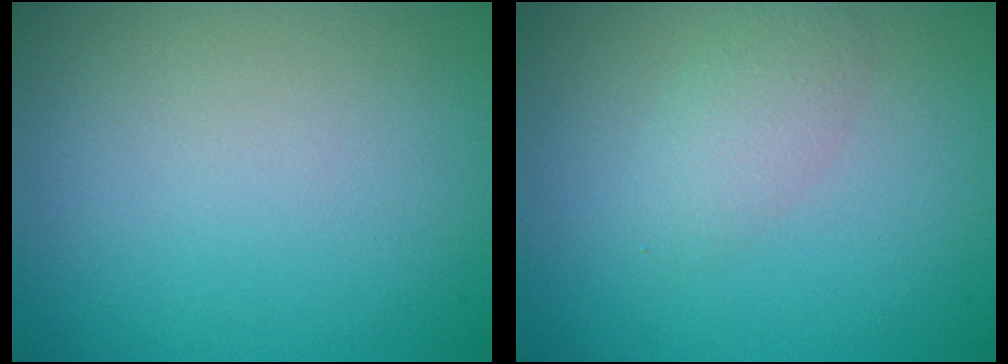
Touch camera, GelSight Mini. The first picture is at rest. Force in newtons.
{"total": 2.1, "press": 2.1, "slide": 0.0}